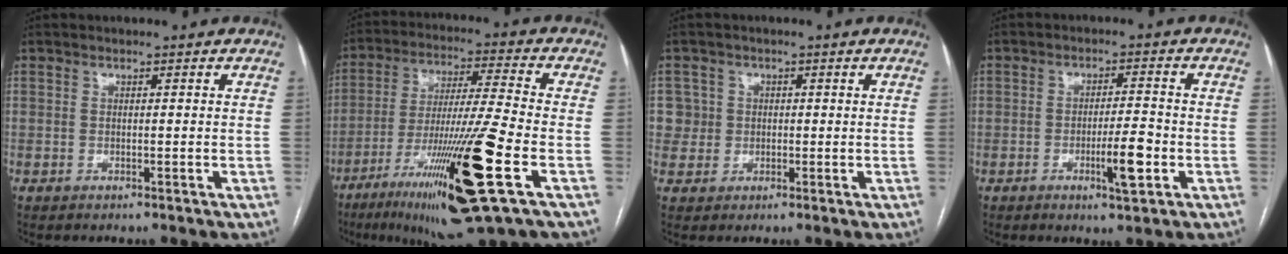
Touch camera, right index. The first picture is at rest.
{"total": 20.2, "force": [-8.5, -0.6, 18.3], "torque": [-0.329, -0.042, -0.150]}
{"total": 3.7, "force": [0.6, 3.6, -0.4], "torque": [0.026, 0.009, 0.012]}
{"total": 5.2, "force": [-1.7, 1.0, 4.8], "torque": [-0.078, -0.001, -0.023]}